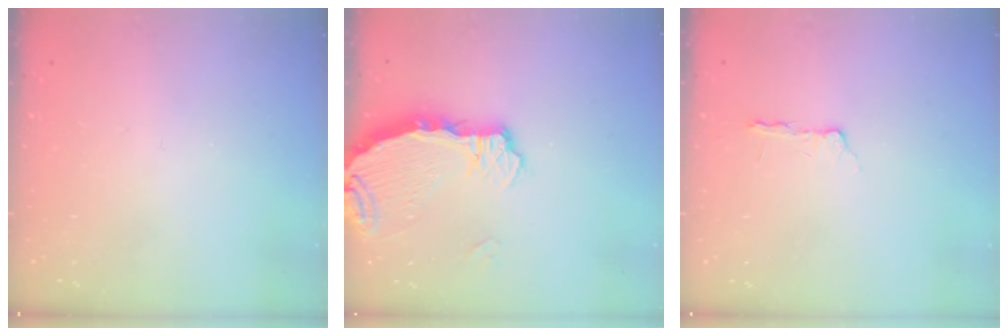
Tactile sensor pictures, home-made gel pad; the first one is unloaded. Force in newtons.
{"total": 4.9, "press": 4.9, "slide": 0.4}
{"total": 2.2, "press": 2.1, "slide": 0.4}